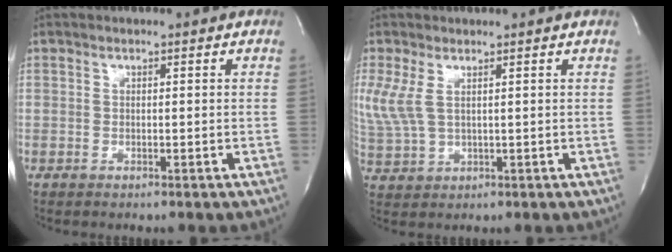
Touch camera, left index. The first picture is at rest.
{"total": 5.4, "force": [2.2, 2.1, 4.5], "torque": [-0.137, 0.008, 0.055]}